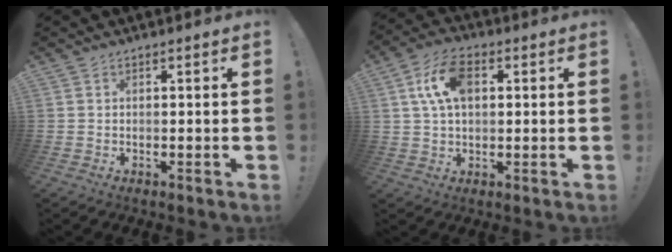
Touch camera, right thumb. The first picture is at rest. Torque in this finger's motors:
{"motor_torque": [0.34, 0.34, -0.07, 0.17, 0.34]}